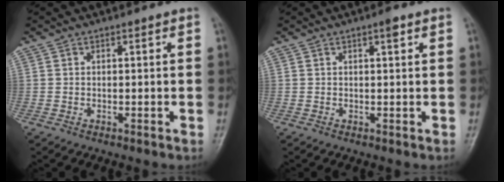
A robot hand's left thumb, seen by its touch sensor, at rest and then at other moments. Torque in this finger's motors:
{"motor_torque": [0.52, 0.16, 0.16, -0.32, 0.00]}